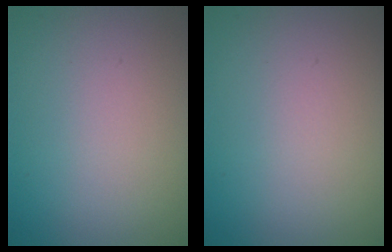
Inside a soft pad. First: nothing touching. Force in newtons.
{"total": 0.0}